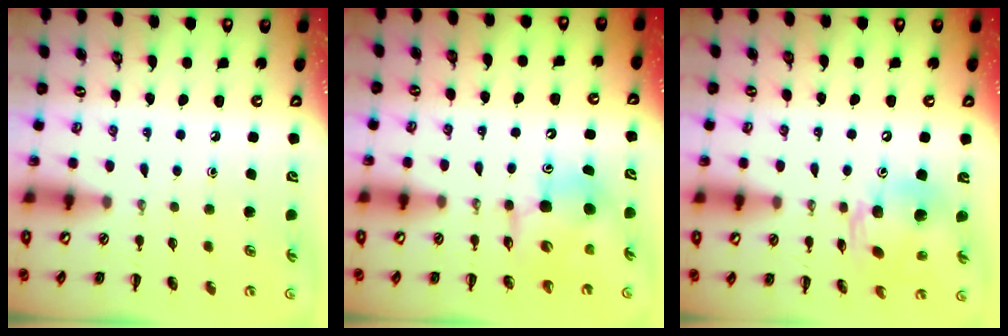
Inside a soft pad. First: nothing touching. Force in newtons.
{"total": 8.0, "press": 7.8, "slide": 2.0}
{"total": 13.9, "press": 13.2, "slide": 4.2}